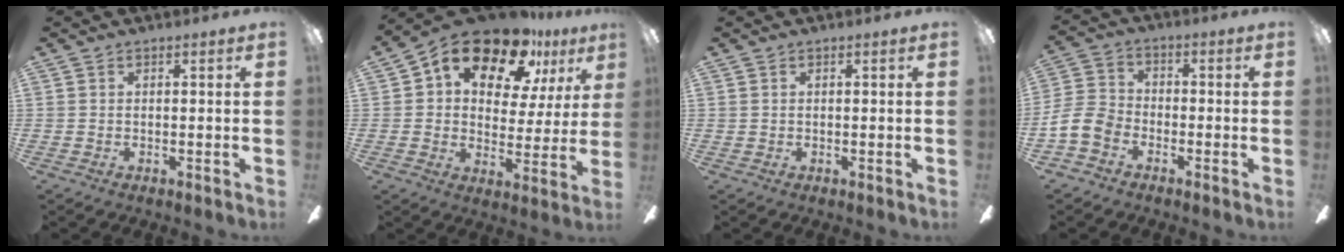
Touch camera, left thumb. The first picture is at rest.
{"total": 17.3, "force": [11.2, 9.3, 9.3], "torque": [-0.158, -0.061, 0.195]}
{"total": 0.0}
{"total": 8.2, "force": [-4.4, 5.6, 4.0], "torque": [-0.098, 0.026, -0.086]}